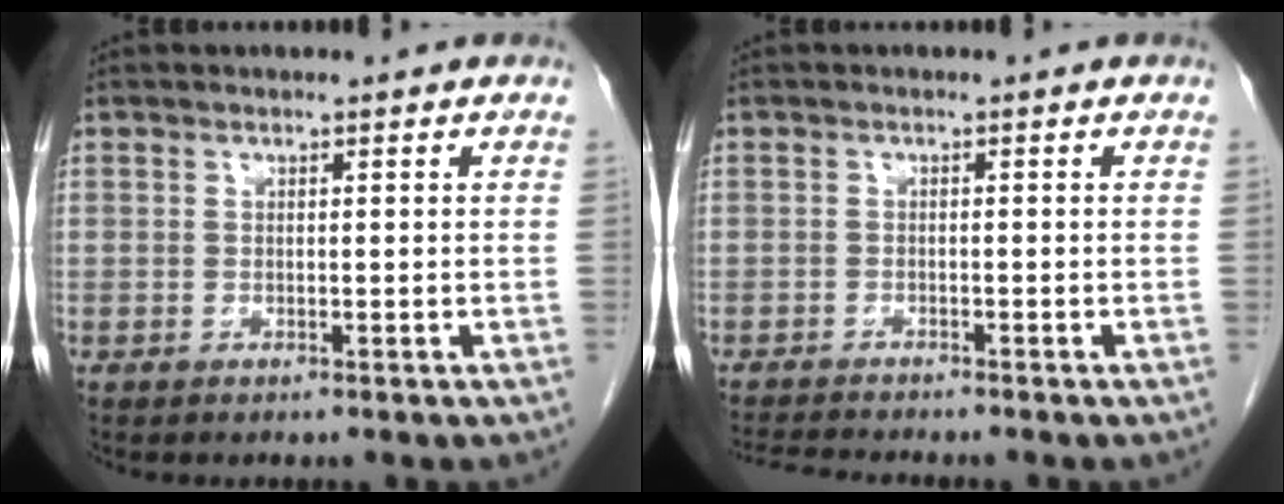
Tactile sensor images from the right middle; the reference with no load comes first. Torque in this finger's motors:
{"motor_torque": [0.16, -0.15, 0.02, 0.01]}